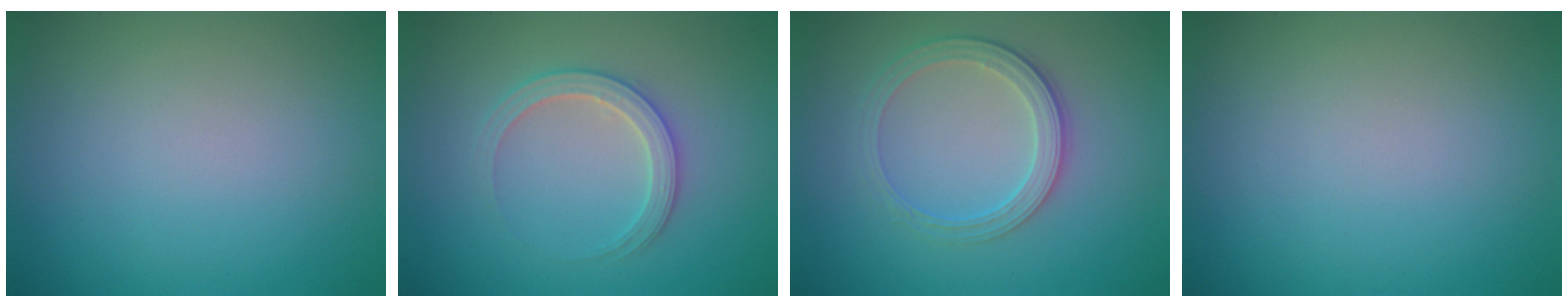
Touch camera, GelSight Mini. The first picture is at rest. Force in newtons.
{"total": 2.8, "press": 2.7, "slide": 0.4}
{"total": 3.0, "press": 2.6, "slide": 1.4}
{"total": 0.0}